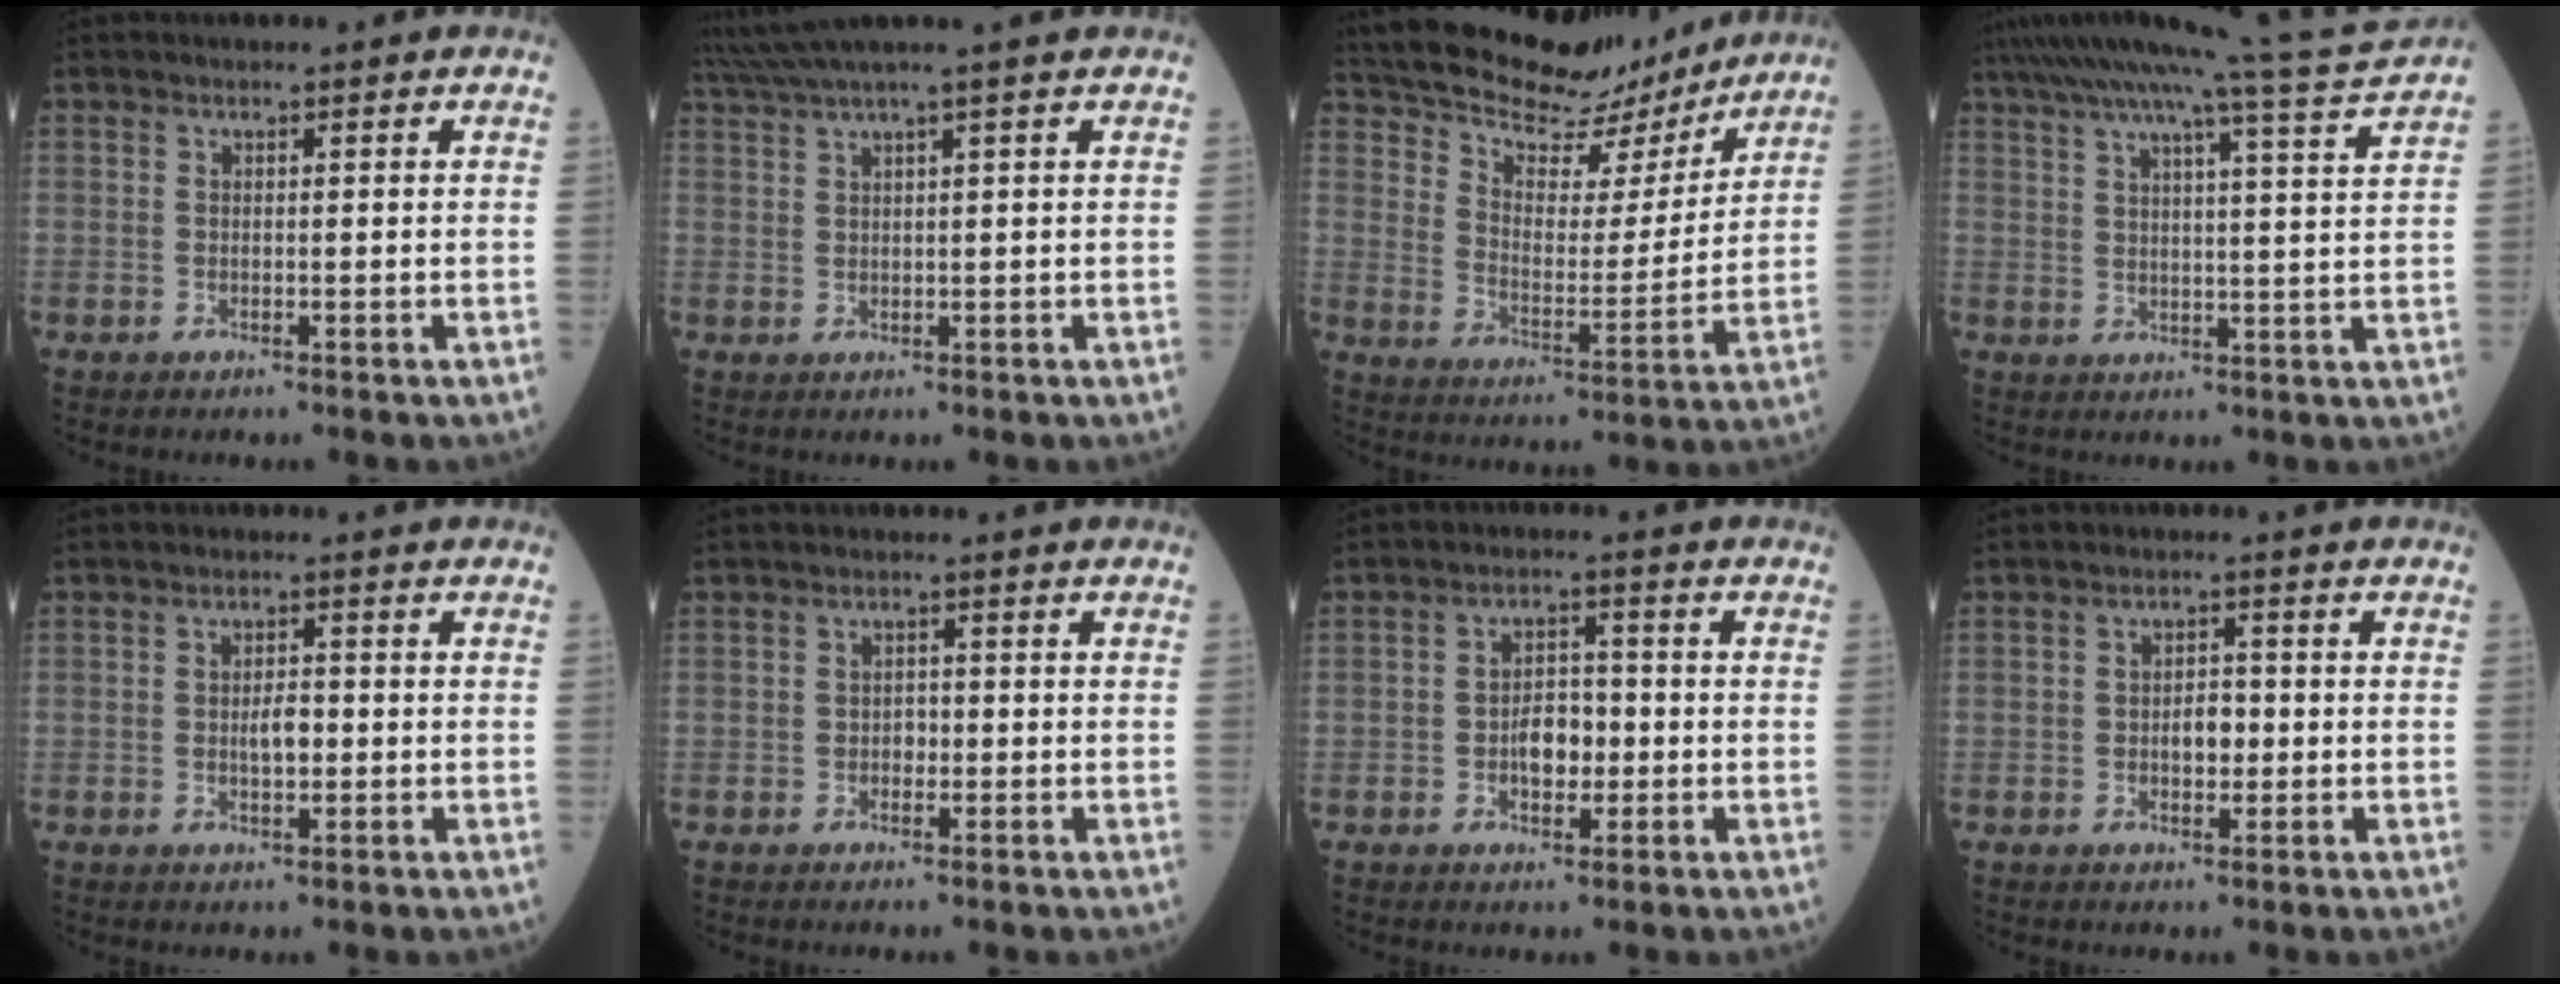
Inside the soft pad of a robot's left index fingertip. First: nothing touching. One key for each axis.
{"total": 5.8, "fx": 4.8, "fy": -2.0, "fz": 2.7, "tx": -0.047, "ty": 0.021, "tz": 0.090}
{"total": 20.6, "fx": 18.0, "fy": 6.5, "fz": 7.5, "tx": -0.146, "ty": 0.012, "tz": 0.271}
{"total": 16.1, "fx": 14.3, "fy": -2.8, "fz": 6.8, "tx": -0.125, "ty": -0.034, "tz": 0.194}
{"total": 2.8, "fx": -0.3, "fy": 1.1, "fz": 2.5, "tx": -0.044, "ty": 0.003, "tz": -0.004}
{"total": 1.3, "fx": -0.3, "fy": 0.9, "fz": 0.9, "tx": -0.011, "ty": 0.004, "tz": -0.006}
{"total": 4.5, "fx": -1.0, "fy": 2.6, "fz": 3.6, "tx": -0.063, "ty": 0.010, "tz": -0.017}
{"total": 3.0, "fx": -0.4, "fy": 1.6, "fz": 2.5, "tx": -0.040, "ty": 0.005, "tz": -0.006}